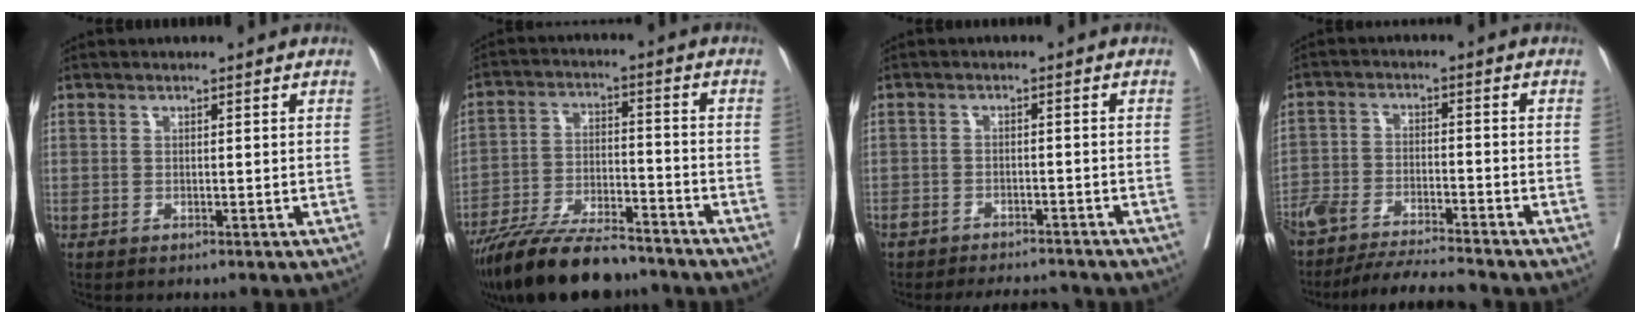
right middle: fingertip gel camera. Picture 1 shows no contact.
{"total": 15.9, "force": [-13.6, 3.2, 7.5], "torque": [-0.145, -0.014, -0.233]}
{"total": 9.0, "force": [-8.2, 2.7, 2.6], "torque": [-0.046, 0.001, -0.110]}
{"total": 12.4, "force": [-11.4, 0.6, 4.7], "torque": [-0.076, -0.005, -0.188]}